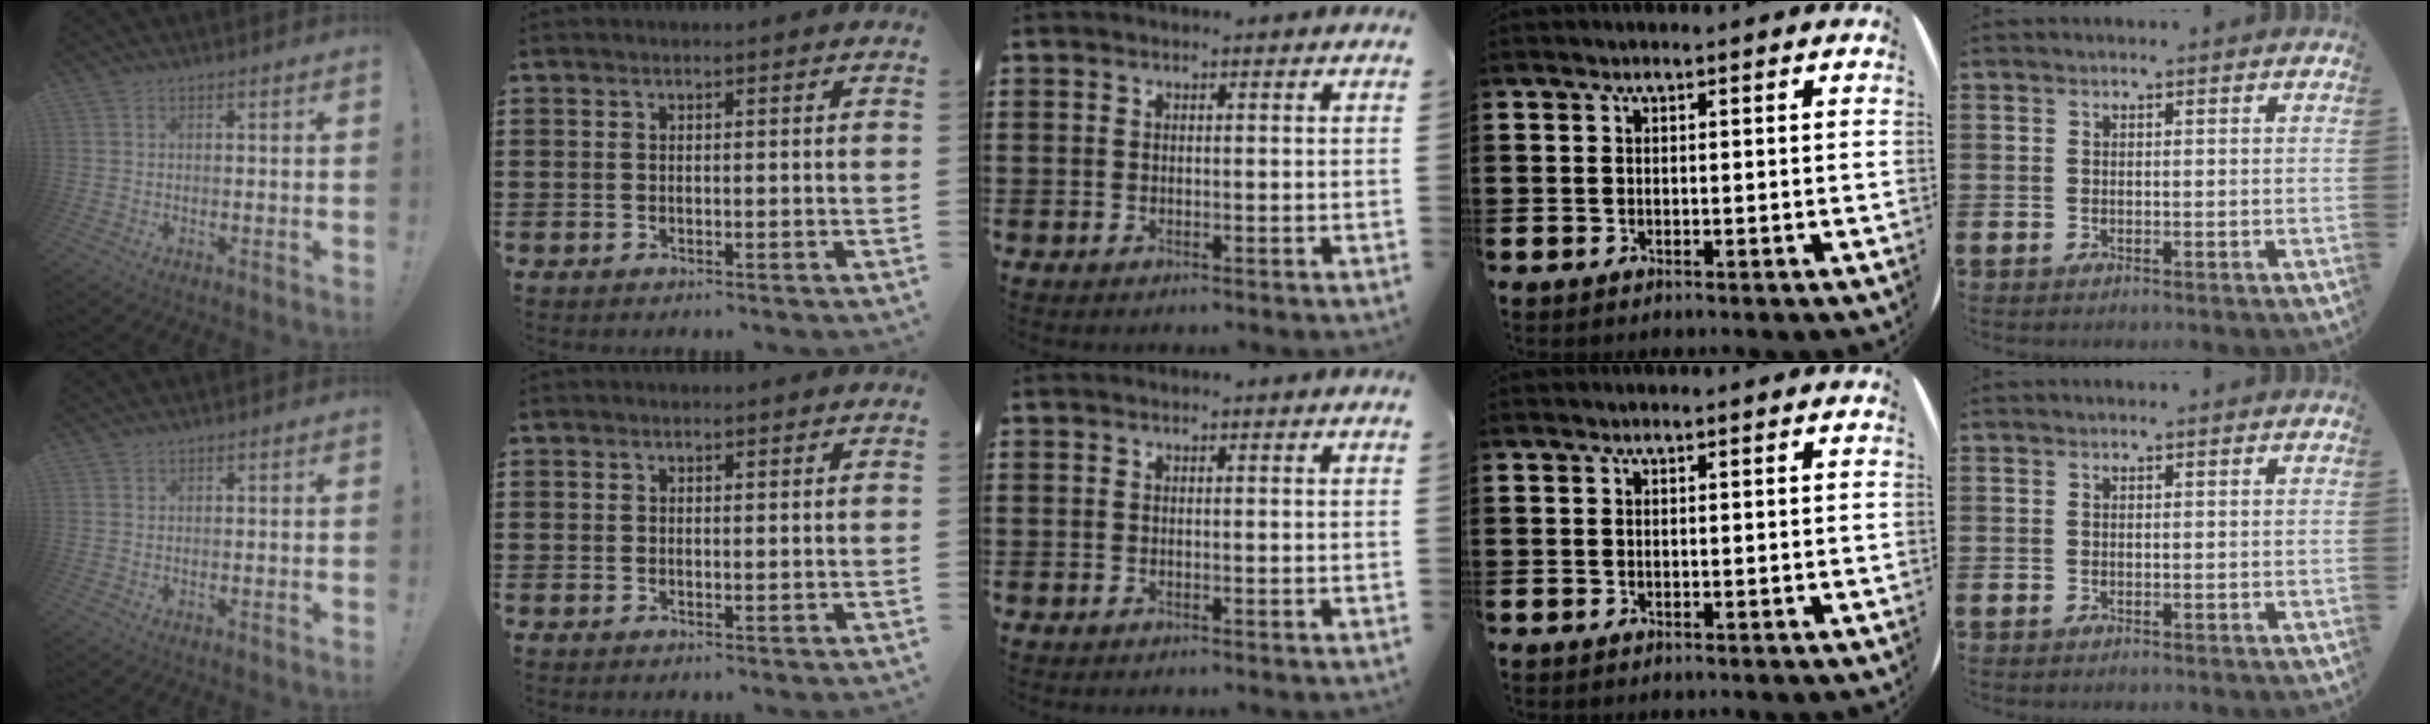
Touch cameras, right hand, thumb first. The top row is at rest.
{"thumb": {"total": 0.5, "force": [0.4, 0.2, -0.1], "torque": [0.000, 0.002, 0.009]}, "index": {"total": 0.5, "force": [0.5, 0.2, 0.1], "torque": [-0.003, 0.002, 0.010]}}